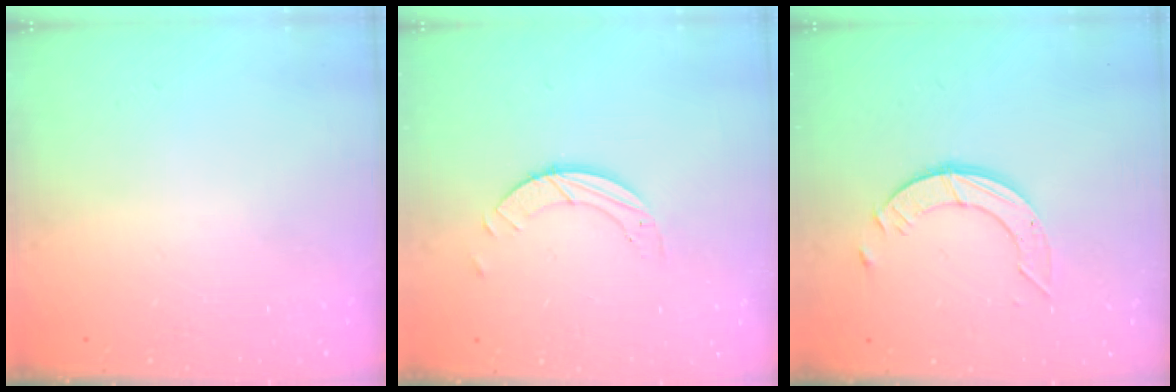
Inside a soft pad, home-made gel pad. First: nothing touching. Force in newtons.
{"total": 3.2, "press": 3.2, "slide": 0.3}
{"total": 4.2, "press": 4.2, "slide": 0.2}